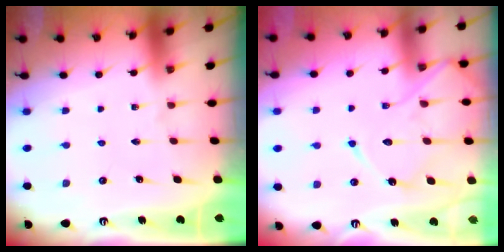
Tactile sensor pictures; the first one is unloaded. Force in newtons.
{"total": 12.8, "press": 12.8, "slide": 1.1}